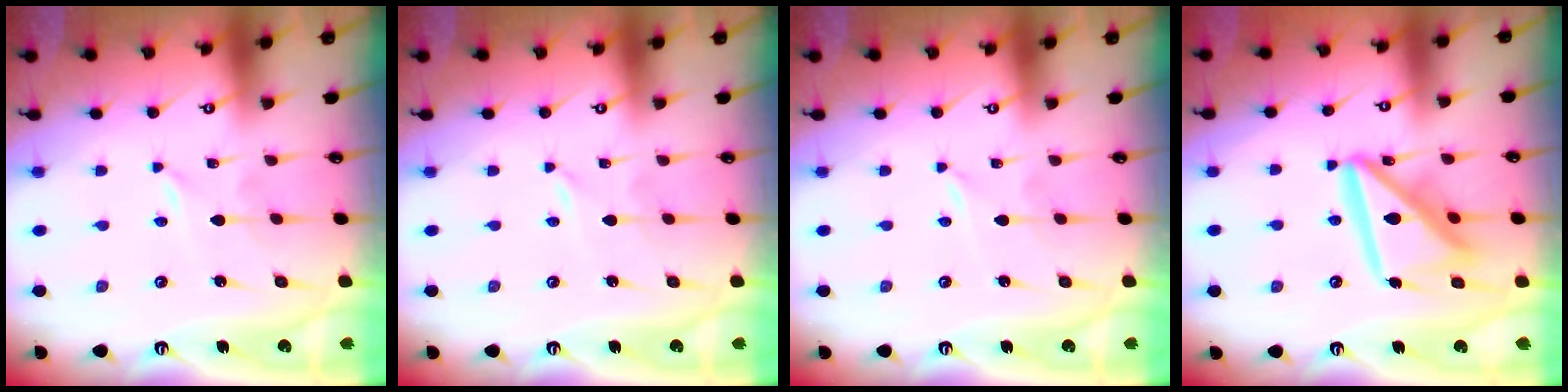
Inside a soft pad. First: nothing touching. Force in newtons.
{"total": 0.0}
{"total": 0.0}
{"total": 15.9, "press": 15.8, "slide": 1.6}